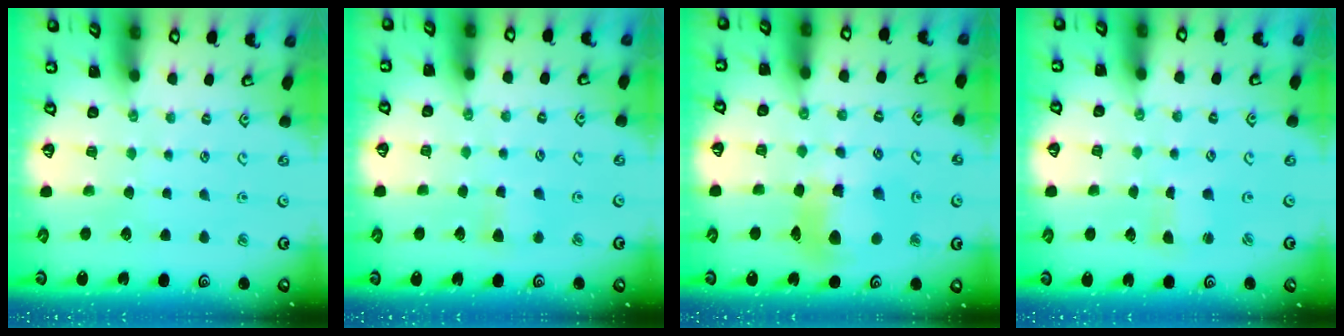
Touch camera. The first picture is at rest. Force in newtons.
{"total": 3.9, "press": 3.8, "slide": 0.7}
{"total": 10.9, "press": 10.8, "slide": 1.4}
{"total": 2.5, "press": 2.5, "slide": 0.3}